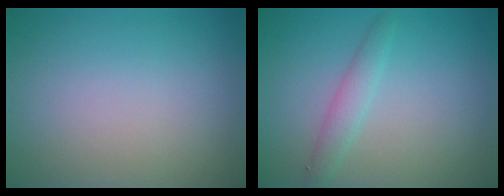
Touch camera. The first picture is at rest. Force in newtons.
{"total": 1.9, "press": 1.9, "slide": 0.1}